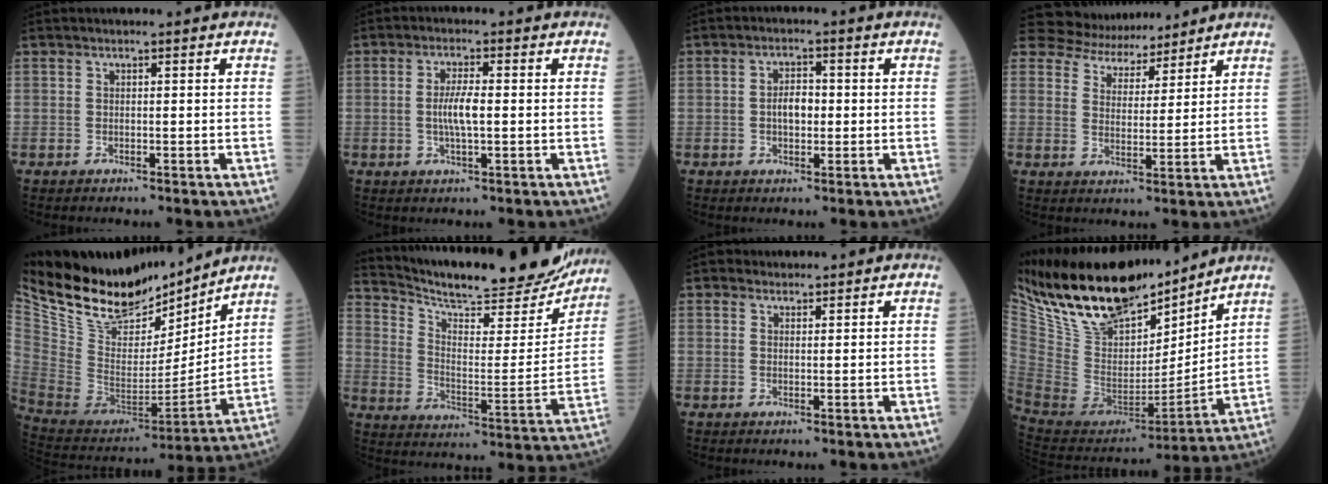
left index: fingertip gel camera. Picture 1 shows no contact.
{"total": 4.3, "force": [-0.3, 0.8, 4.2], "torque": [-0.089, -0.002, -0.007]}
{"total": 3.6, "force": [-0.3, 2.0, 3.0], "torque": [-0.056, 0.008, -0.006]}
{"total": 9.2, "force": [8.6, 3.2, 0.7], "torque": [-0.012, 0.019, 0.134]}
{"total": 23.9, "force": [20.0, 8.8, 9.7], "torque": [-0.207, -0.014, 0.350]}
{"total": 24.9, "force": [23.1, 3.8, 8.5], "torque": [-0.137, -0.058, 0.316]}
{"total": 1.3, "force": [1.0, 0.9, -0.1], "torque": [0.004, 0.004, 0.012]}
{"total": 21.2, "force": [17.2, 7.1, 10.1], "torque": [-0.181, -0.004, 0.318]}